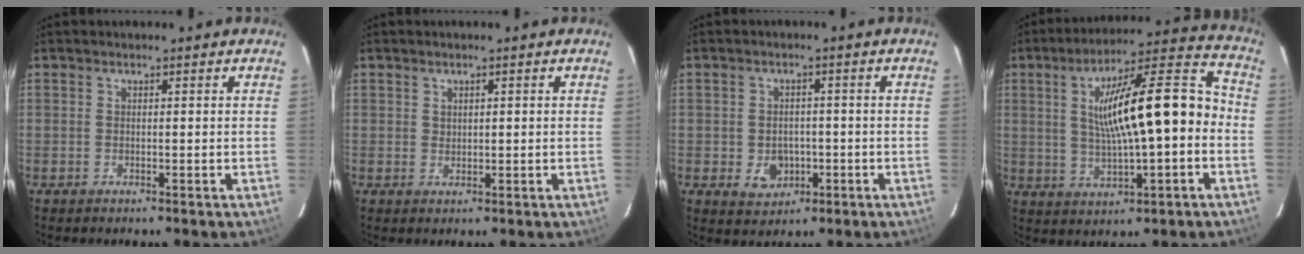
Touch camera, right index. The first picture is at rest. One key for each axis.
{"total": 1.1, "fx": 0.5, "fy": 0.8, "fz": 0.4, "tx": -0.006, "ty": 0.004, "tz": 0.011}
{"total": 5.0, "fx": -1.3, "fy": 4.3, "fz": 2.3, "tx": -0.048, "ty": 0.005, "tz": -0.005}
{"total": 18.2, "fx": -0.1, "fy": 4.4, "fz": 17.6, "tx": -0.277, "ty": 0.032, "tz": 0.009}